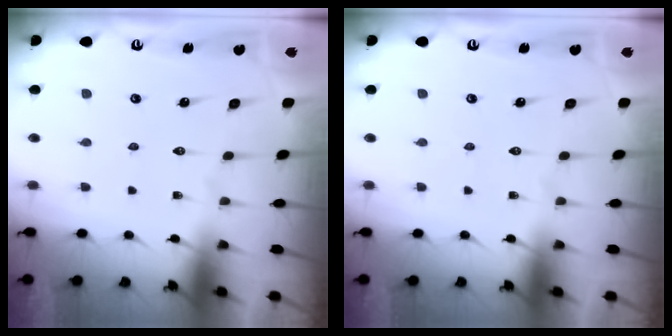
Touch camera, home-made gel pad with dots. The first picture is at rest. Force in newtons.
{"total": 0.0}